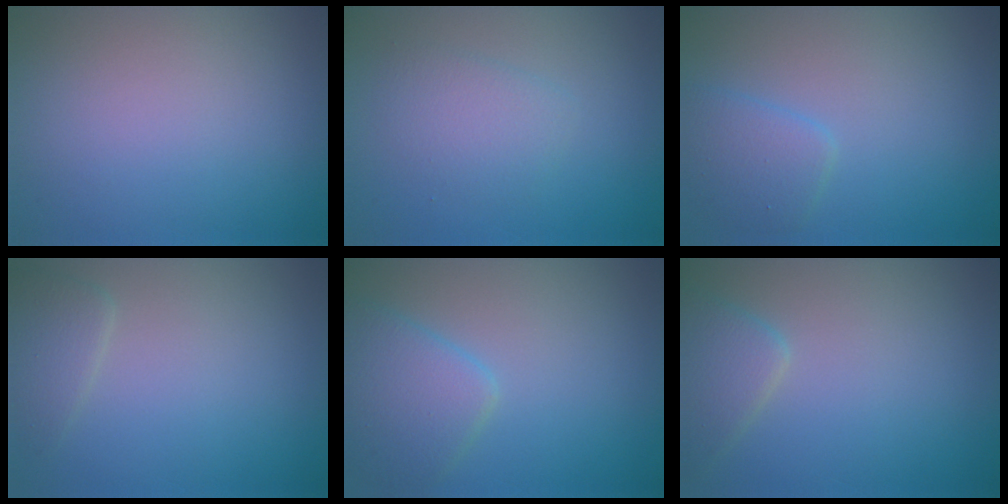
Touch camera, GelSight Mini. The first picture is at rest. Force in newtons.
{"total": 2.3, "press": 2.3, "slide": 0.0}
{"total": 2.4, "press": 2.4, "slide": 0.0}
{"total": 1.9, "press": 1.9, "slide": 0.1}
{"total": 3.9, "press": 3.9, "slide": 0.2}
{"total": 2.7, "press": 2.7, "slide": 0.2}